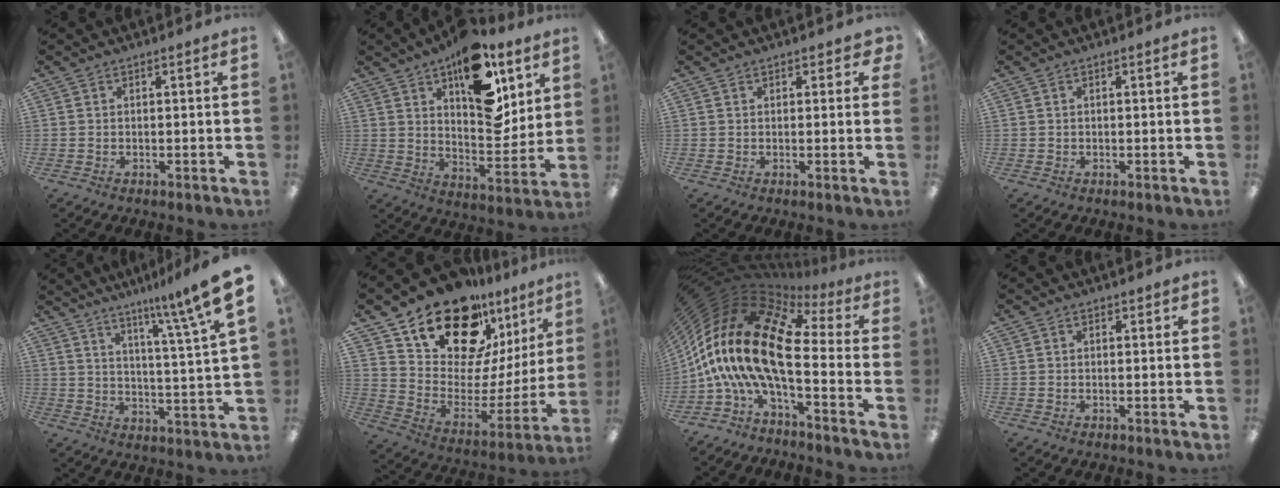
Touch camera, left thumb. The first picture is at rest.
{"total": 18.9, "force": [11.2, 8.5, 12.6], "torque": [-0.168, -0.067, 0.184]}
{"total": 1.9, "force": [1.1, 1.3, 0.8], "torque": [0.000, -0.003, 0.017]}
{"total": 0.0}
{"total": 11.6, "force": [8.4, -0.1, 8.0], "torque": [-0.126, -0.057, 0.128]}
{"total": 21.1, "force": [16.8, 9.7, 8.3], "torque": [-0.141, -0.126, 0.300]}
{"total": 21.3, "force": [-1.0, 9.8, 18.9], "torque": [-0.422, -0.018, -0.020]}
{"total": 0.8, "force": [0.1, 0.5, 0.6], "torque": [-0.003, -0.002, 0.001]}